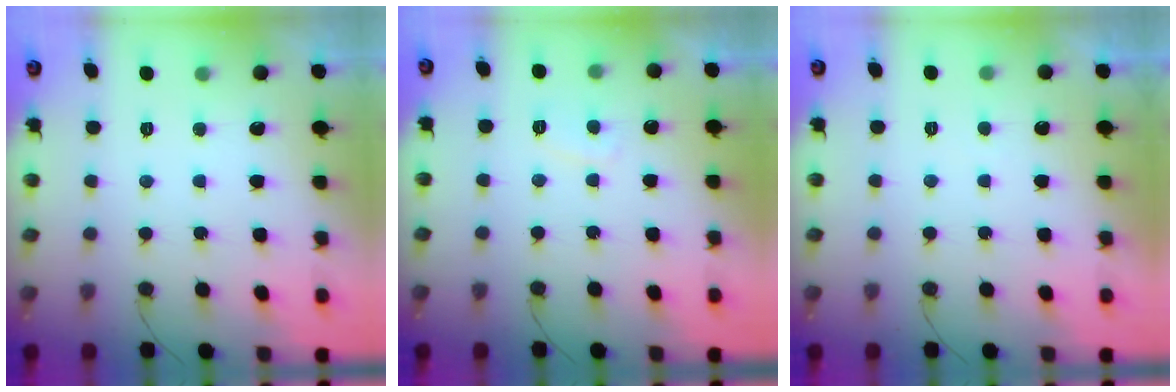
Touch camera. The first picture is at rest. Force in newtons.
{"total": 2.7, "press": 2.6, "slide": 0.7}
{"total": 1.2, "press": 1.1, "slide": 0.4}